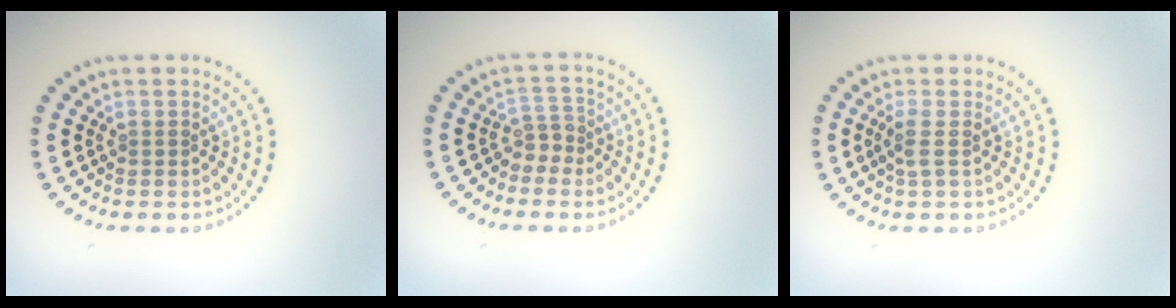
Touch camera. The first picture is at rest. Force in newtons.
{"total": 1.9, "press": 1.3, "slide": 1.4}
{"total": 1.3, "press": 1.2, "slide": 0.7}